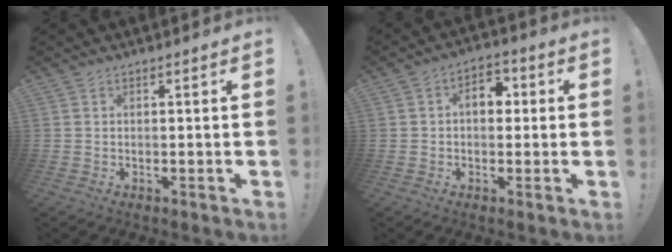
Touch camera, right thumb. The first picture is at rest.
{"total": 6.9, "force": [1.1, 4.7, 5.0], "torque": [-0.063, 0.004, 0.016]}